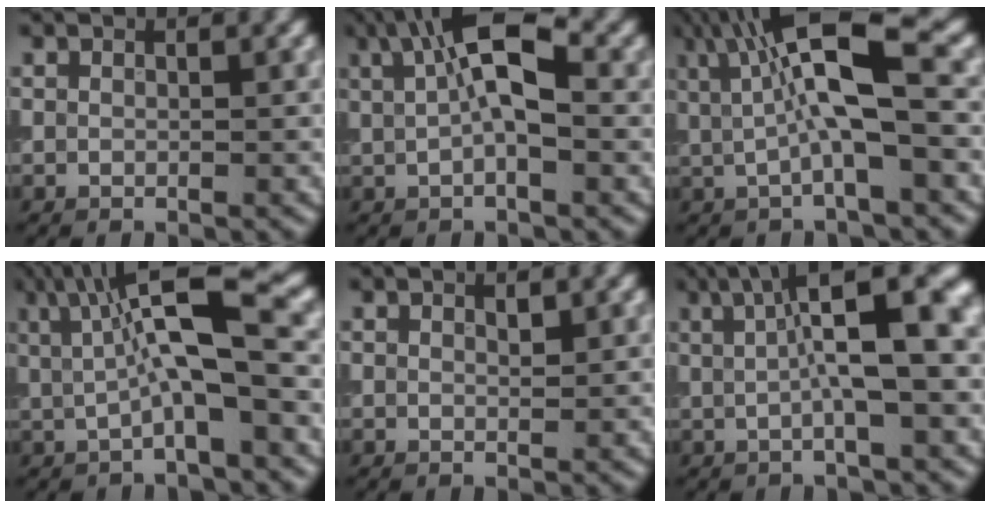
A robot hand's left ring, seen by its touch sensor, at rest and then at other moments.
{"total": 6.2, "force": [1.5, 2.0, 5.7], "torque": [-0.095, 0.013, 0.017]}
{"total": 8.4, "force": [1.7, 2.1, 7.9], "torque": [-0.143, 0.008, 0.023]}
{"total": 7.9, "force": [1.5, 1.9, 7.5], "torque": [-0.125, 0.011, 0.018]}
{"total": 0.7, "force": [0.5, 0.2, 0.5], "torque": [-0.009, -0.002, 0.008]}
{"total": 8.7, "force": [1.6, 2.3, 8.2], "torque": [-0.112, 0.014, 0.017]}